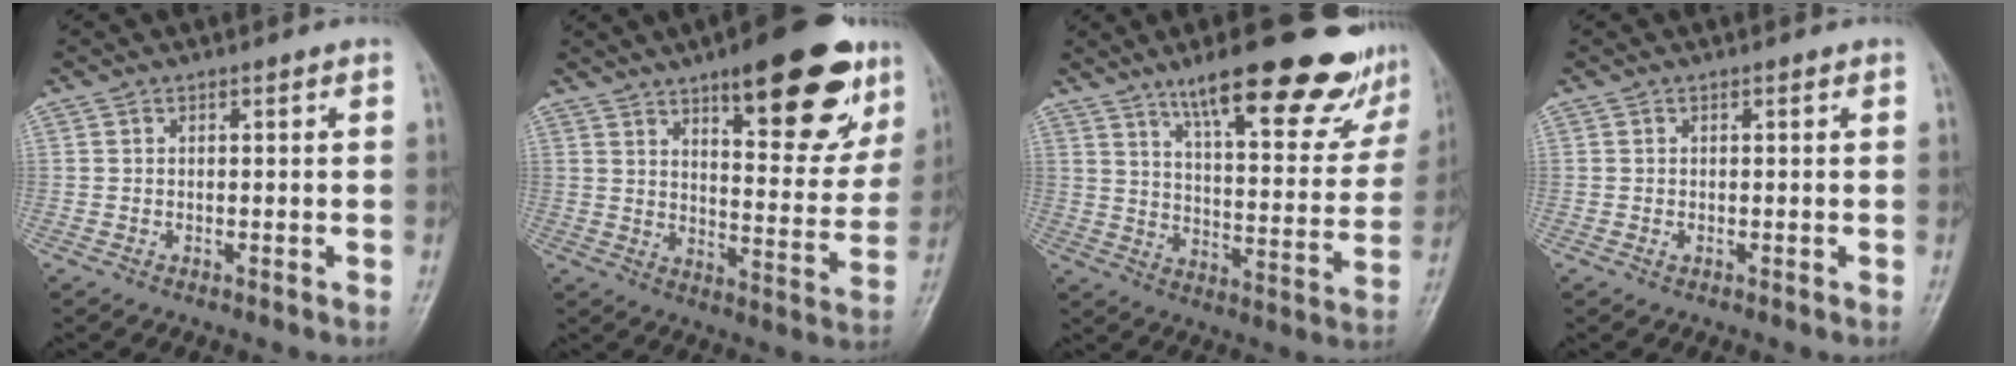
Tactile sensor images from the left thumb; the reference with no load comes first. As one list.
[{"total": 22.2, "force": [12.9, 7.6, 16.4], "torque": [-0.177, -0.048, 0.182]}, {"total": 24.5, "force": [17.0, 6.2, 16.5], "torque": [-0.194, -0.065, 0.240]}, {"total": 0.6, "force": [0.0, 0.4, 0.5], "torque": [-0.008, -0.001, 0.000]}]